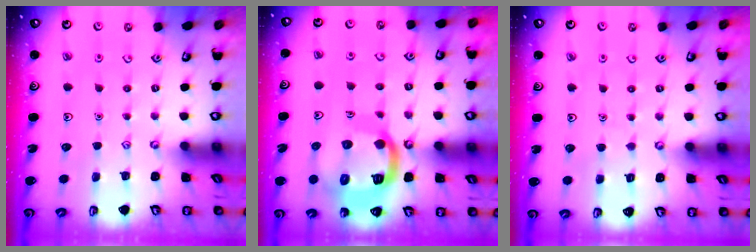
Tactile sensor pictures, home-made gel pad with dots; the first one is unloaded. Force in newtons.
{"total": 19.0, "press": 18.9, "slide": 2.2}
{"total": 2.5, "press": 2.5, "slide": 0.3}